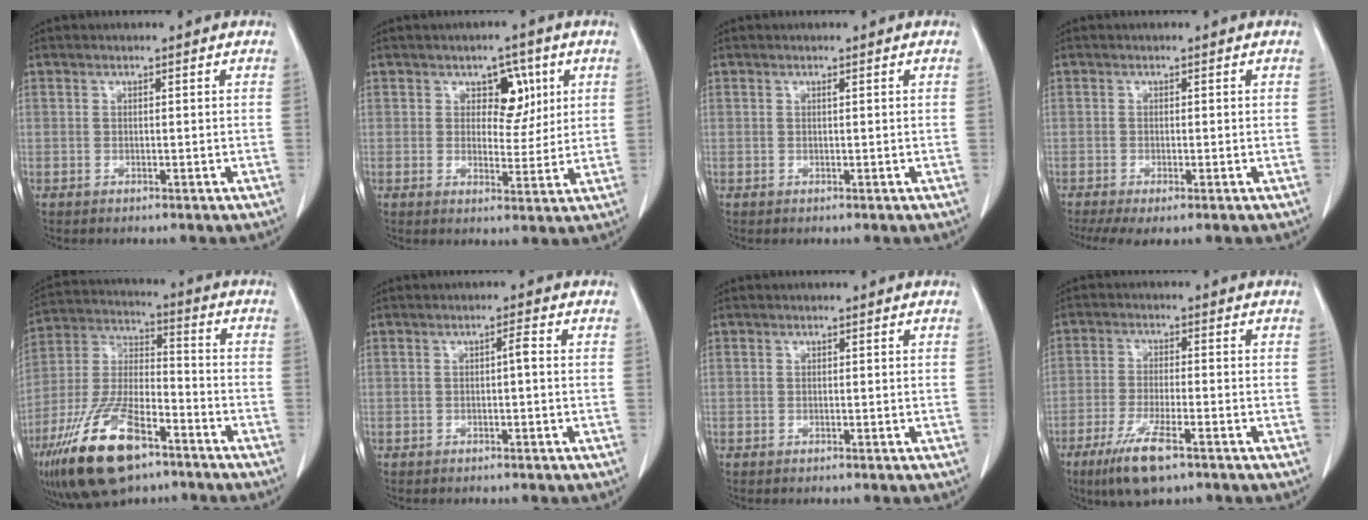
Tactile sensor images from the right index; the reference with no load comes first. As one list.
[{"total": 5.2, "force": [2.0, 3.3, 3.4], "torque": [-0.037, 0.006, 0.031]}, {"total": 0.0}, {"total": 4.7, "force": [-3.0, 1.2, 3.4], "torque": [-0.062, -0.014, -0.052]}, {"total": 17.7, "force": [-10.7, 6.4, 12.6], "torque": [-0.273, -0.012, -0.197]}, {"total": 1.3, "force": [0.0, 0.1, 1.3], "torque": [-0.020, 0.003, 0.000]}, {"total": 0.0}, {"total": 8.0, "force": [-4.9, 1.3, 6.2], "torque": [-0.124, -0.018, -0.086]}]